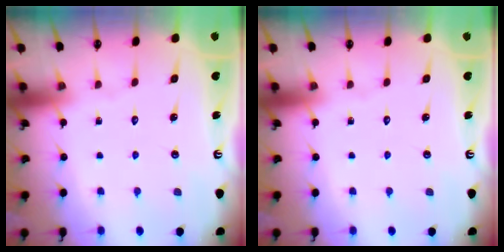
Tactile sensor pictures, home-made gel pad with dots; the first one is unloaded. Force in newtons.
{"total": 0.0}